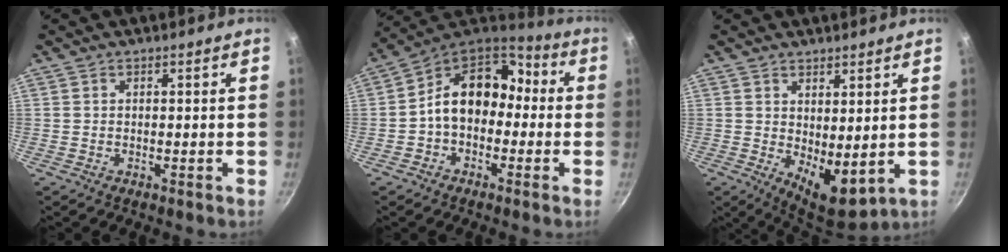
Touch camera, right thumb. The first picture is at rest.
{"total": 14.3, "force": [-0.9, 10.7, 9.4], "torque": [-0.113, 0.058, -0.036]}
{"total": 8.3, "force": [1.8, 4.0, 7.1], "torque": [-0.089, -0.036, 0.039]}